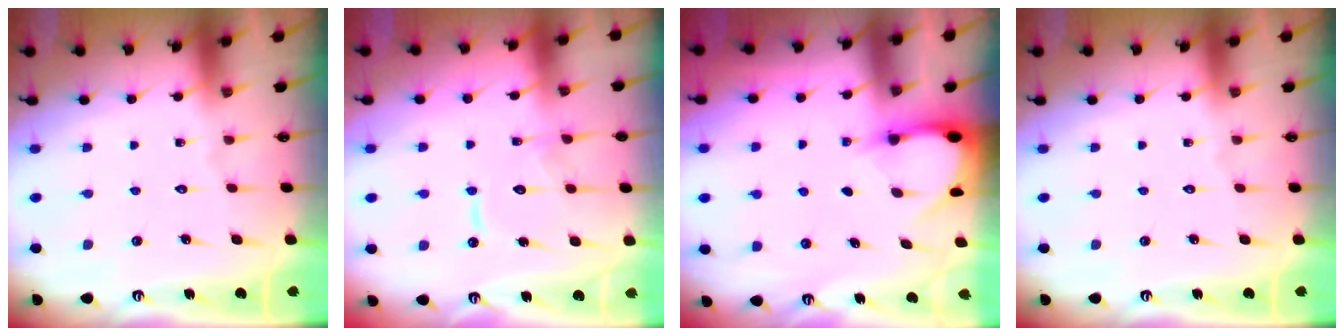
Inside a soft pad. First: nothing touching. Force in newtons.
{"total": 10.8, "press": 10.7, "slide": 1.1}
{"total": 2.9, "press": 2.9, "slide": 0.3}
{"total": 0.0}